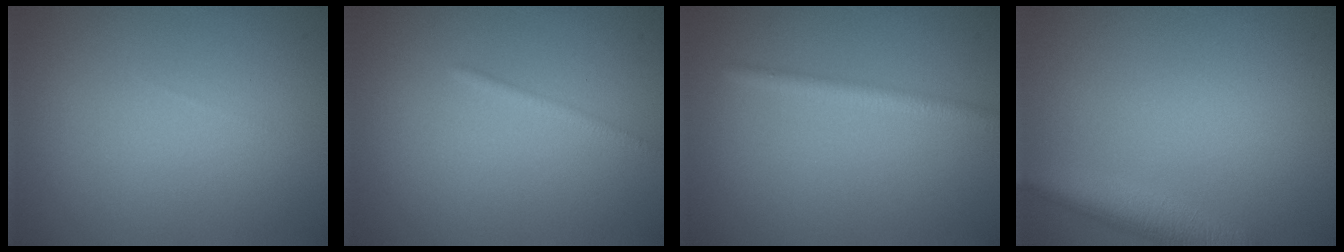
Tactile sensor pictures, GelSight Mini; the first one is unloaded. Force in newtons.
{"total": 0.8, "press": 0.8, "slide": 0.1}
{"total": 2.1, "press": 2.0, "slide": 0.2}
{"total": 4.1, "press": 4.0, "slide": 0.3}